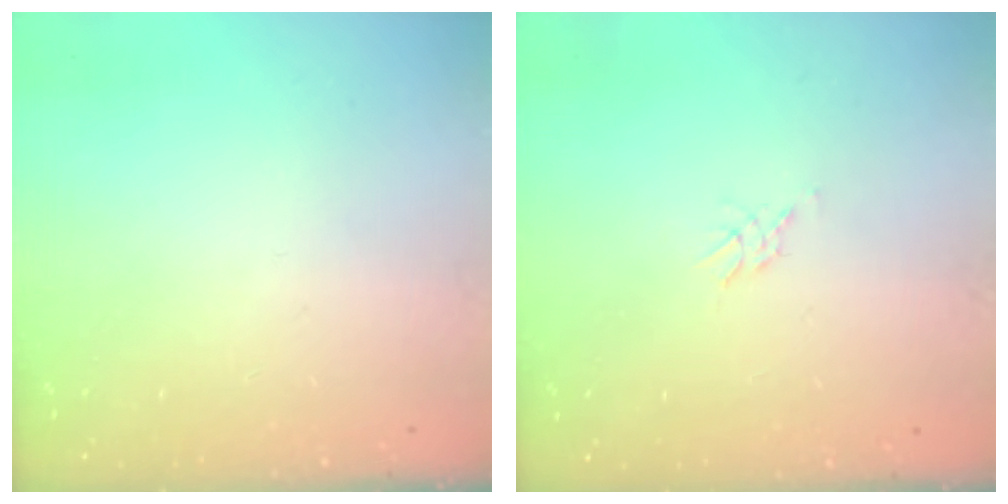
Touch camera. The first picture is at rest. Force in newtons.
{"total": 1.4, "press": 1.4, "slide": 0.2}